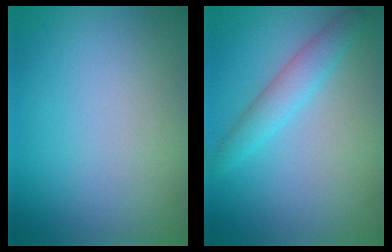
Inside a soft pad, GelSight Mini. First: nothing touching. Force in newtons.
{"total": 2.7, "press": 2.7, "slide": 0.1}